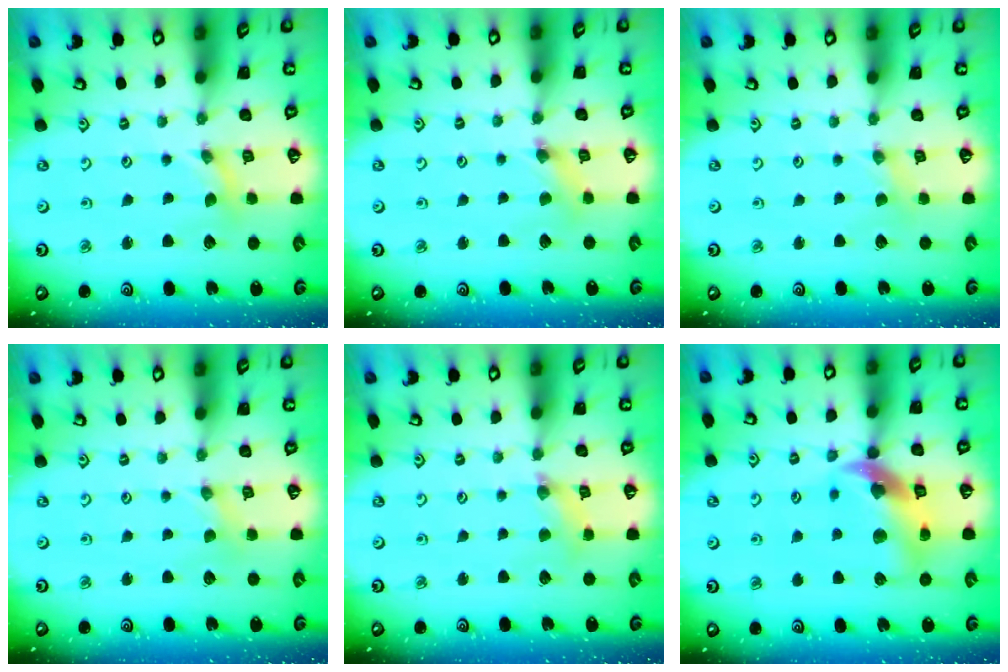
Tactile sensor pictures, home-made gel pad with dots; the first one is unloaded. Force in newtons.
{"total": 2.9, "press": 2.9, "slide": 0.3}
{"total": 1.4, "press": 1.3, "slide": 0.3}
{"total": 0.0}
{"total": 3.7, "press": 3.6, "slide": 0.5}
{"total": 14.5, "press": 14.4, "slide": 2.0}